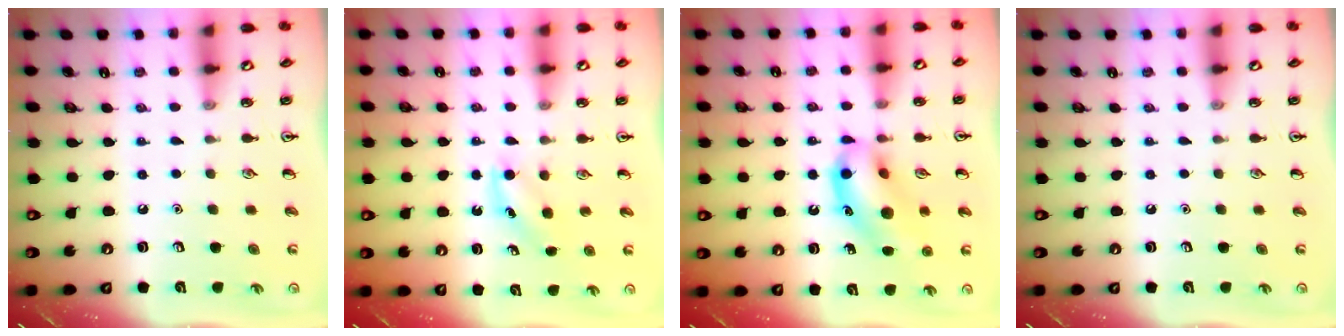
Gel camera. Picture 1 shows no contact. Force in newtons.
{"total": 3.6, "press": 3.3, "slide": 1.4}
{"total": 14.2, "press": 13.8, "slide": 3.3}
{"total": 0.0}